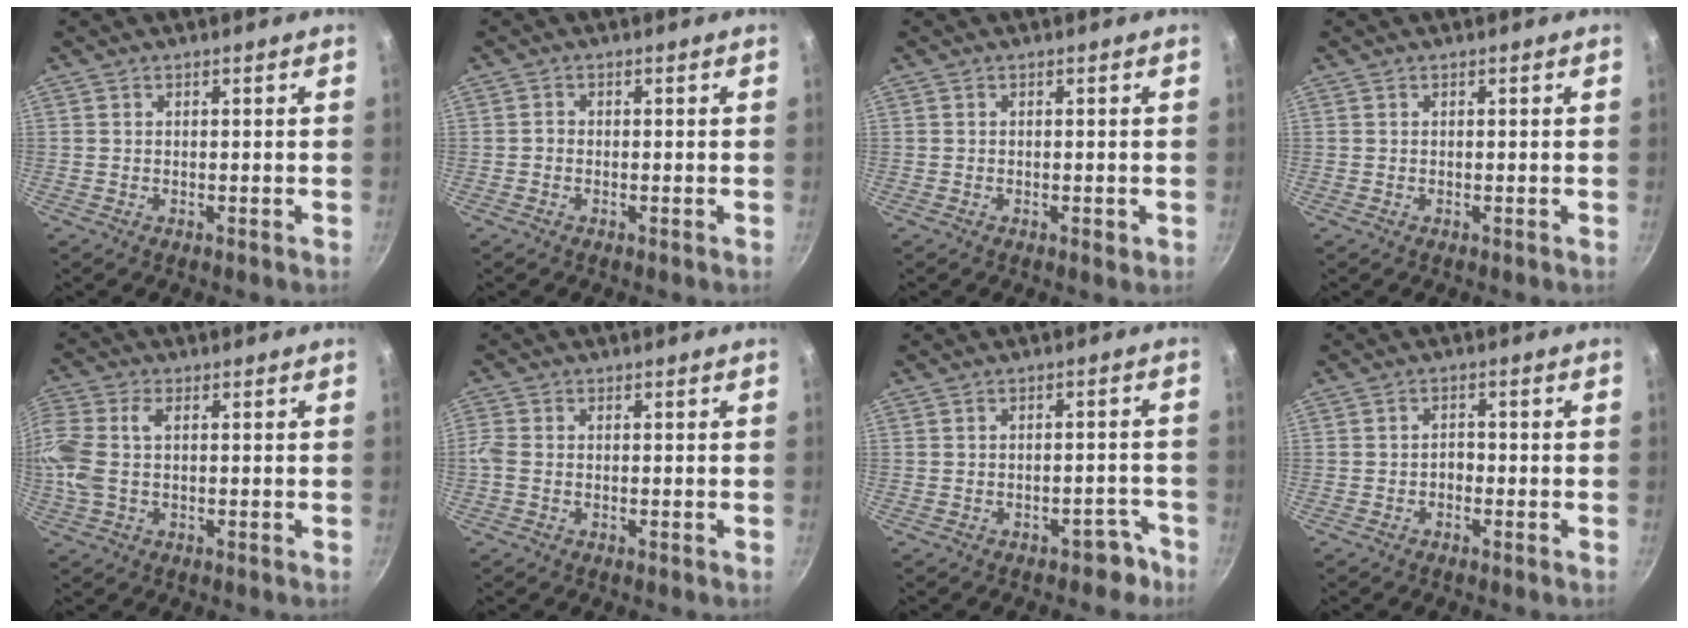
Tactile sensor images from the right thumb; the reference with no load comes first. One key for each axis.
{"total": 0.8, "fx": -0.3, "fy": 0.6, "fz": 0.4, "tx": -0.004, "ty": 0.002, "tz": -0.011}
{"total": 1.1, "fx": -0.4, "fy": 0.5, "fz": 0.9, "tx": -0.007, "ty": -0.002, "tz": -0.006}
{"total": 0.0}
{"total": 10.5, "fx": 0.6, "fy": 6.4, "fz": 8.3, "tx": -0.236, "ty": 0.022, "tz": 0.014}
{"total": 2.4, "fx": -0.4, "fy": 1.6, "fz": 1.8, "tx": -0.053, "ty": 0.001, "tz": -0.014}
{"total": 3.9, "fx": -2.9, "fy": 2.3, "fz": 1.4, "tx": 0.000, "ty": 0.041, "tz": -0.032}
{"total": 1.7, "fx": -0.8, "fy": 1.2, "fz": 0.9, "tx": -0.003, "ty": 0.008, "tz": -0.020}